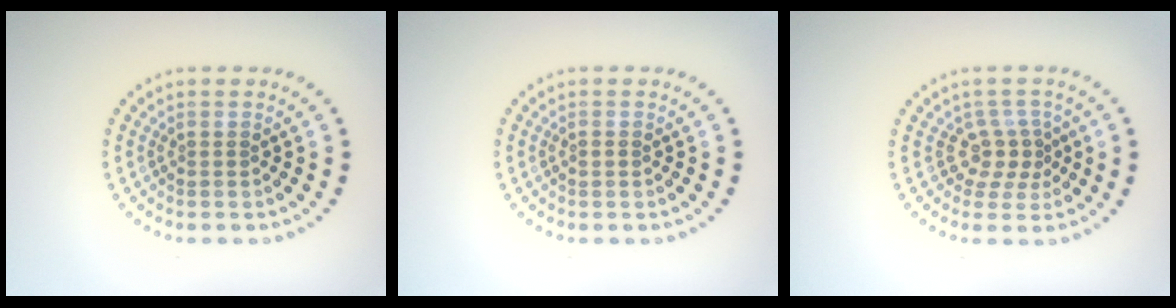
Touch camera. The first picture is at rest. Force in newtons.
{"total": 0.7, "press": 0.7, "slide": 0.1}
{"total": 2.6, "press": 1.8, "slide": 1.9}